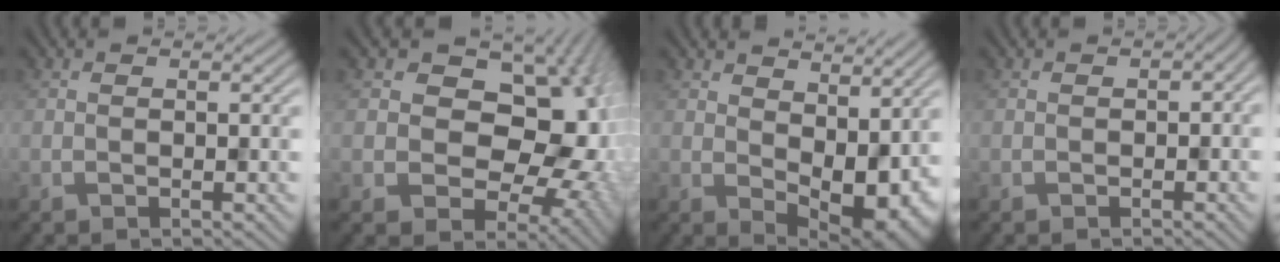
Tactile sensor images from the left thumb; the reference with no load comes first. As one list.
[{"total": 18.0, "force": [0.3, 13.5, 11.9], "torque": [-0.144, -0.009, 0.002]}, {"total": 9.6, "force": [1.6, 5.6, 7.7], "torque": [-0.122, -0.021, 0.041]}, {"total": 1.2, "force": [-0.3, 0.9, 0.7], "torque": [-0.012, -0.006, -0.007]}]